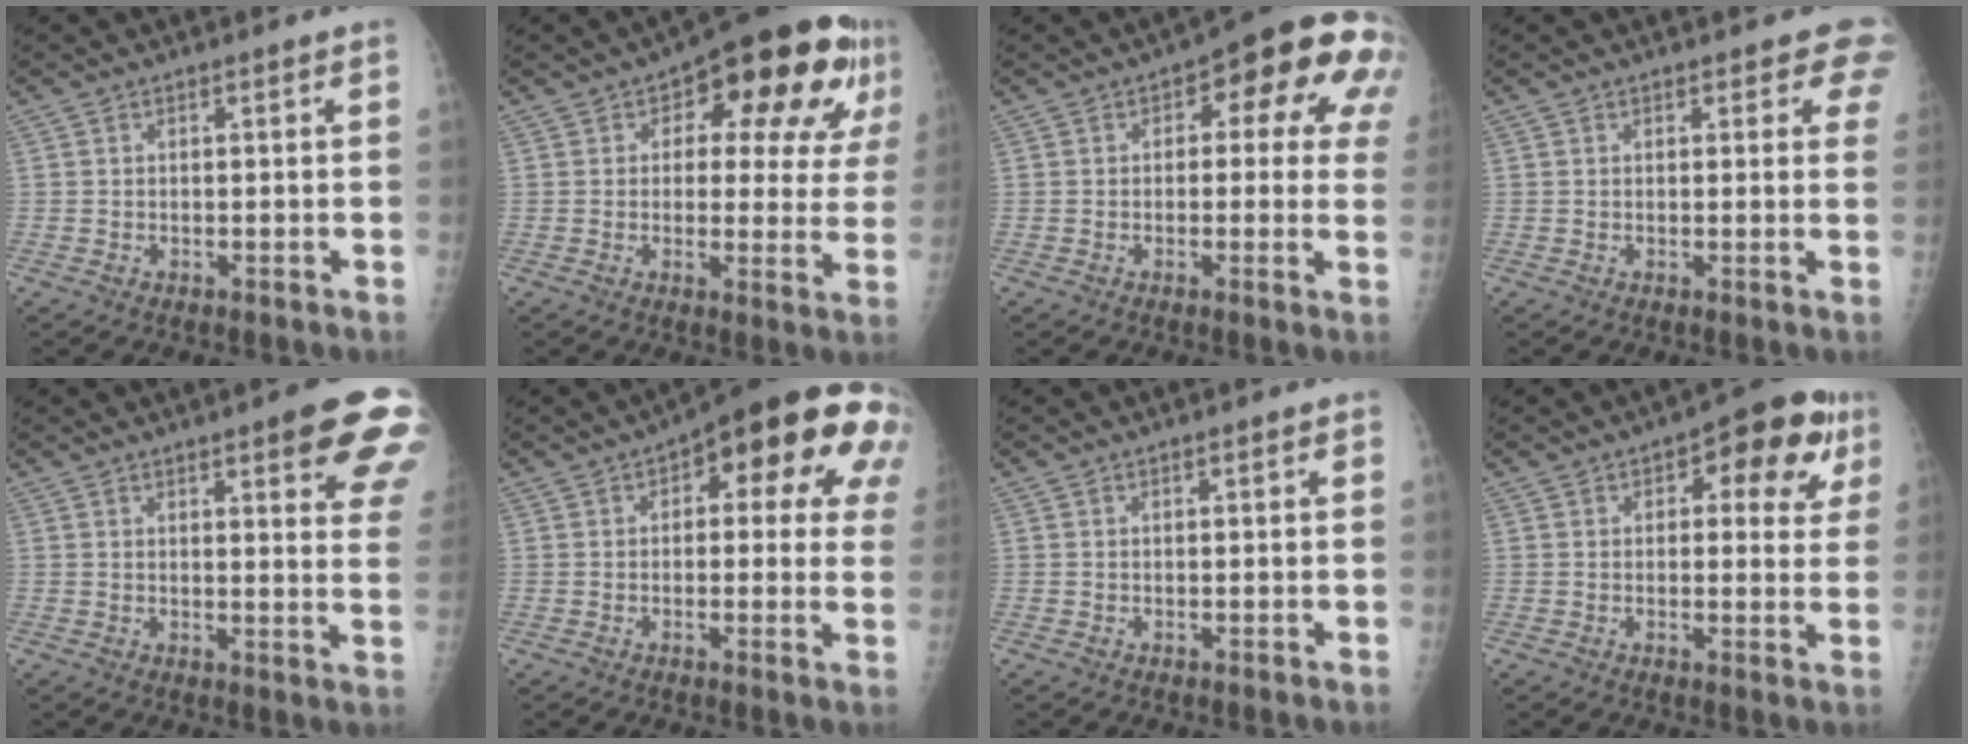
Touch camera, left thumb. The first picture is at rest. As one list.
[{"total": 17.7, "force": [7.2, 8.6, 13.6], "torque": [-0.127, 0.002, 0.087]}, {"total": 13.7, "force": [3.7, 6.6, 11.5], "torque": [-0.083, 0.019, 0.031]}, {"total": 4.5, "force": [3.4, 2.0, 2.2], "torque": [0.011, -0.009, 0.028]}, {"total": 14.1, "force": [8.0, 3.3, 11.1], "torque": [-0.109, -0.034, 0.087]}, {"total": 19.7, "force": [7.0, 8.2, 16.4], "torque": [-0.167, 0.015, 0.077]}, {"total": 0.6, "force": [0.2, 0.2, 0.5], "torque": [-0.007, 0.001, 0.003]}, {"total": 11.7, "force": [5.0, 5.8, 8.9], "torque": [-0.061, 0.004, 0.052]}]